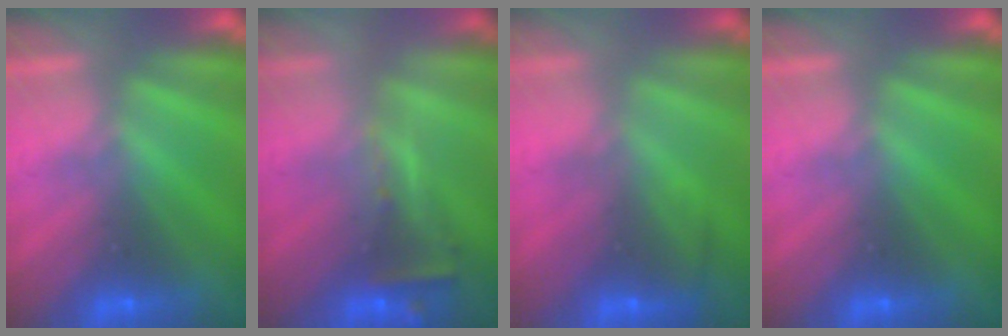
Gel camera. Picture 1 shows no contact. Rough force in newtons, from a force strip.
{"total": 2.5}
{"total": 2.2}
{"total": 0.0}